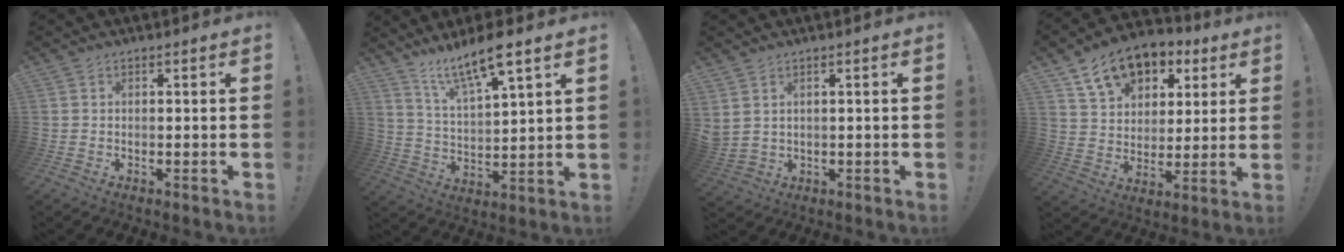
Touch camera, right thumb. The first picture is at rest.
{"total": 12.4, "force": [9.4, 2.2, 7.7], "torque": [-0.131, -0.062, 0.158]}
{"total": 2.8, "force": [1.8, 1.0, 2.0], "torque": [-0.042, -0.005, 0.035]}
{"total": 15.0, "force": [8.9, 10.0, 6.8], "torque": [-0.104, -0.046, 0.166]}